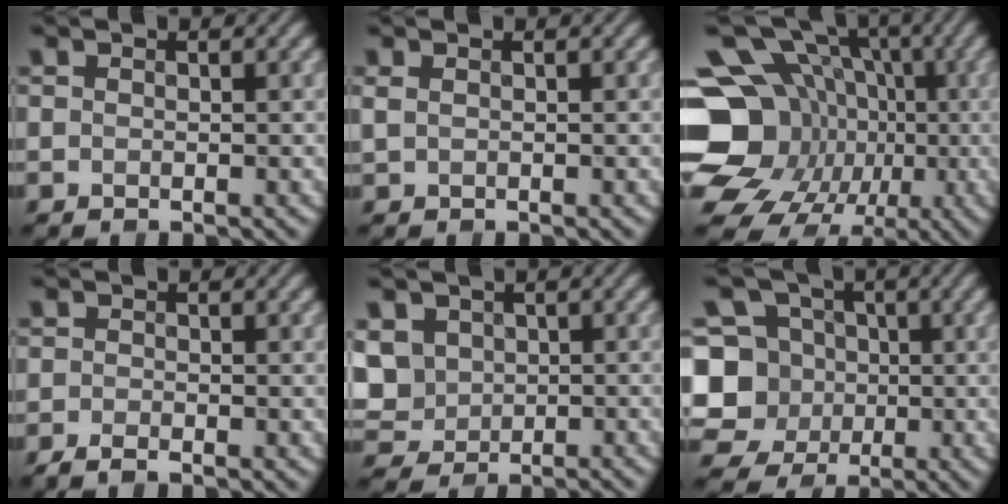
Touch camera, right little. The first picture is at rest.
{"total": 0.5, "force": [0.3, 0.2, 0.3], "torque": [-0.007, 0.002, 0.010]}
{"total": 19.5, "force": [-2.8, 17.3, 8.4], "torque": [-0.197, -0.003, -0.071]}
{"total": 0.7, "force": [-0.7, 0.1, 0.3], "torque": [-0.002, -0.006, -0.011]}
{"total": 4.0, "force": [0.4, 3.7, 1.5], "torque": [-0.051, 0.000, 0.015]}
{"total": 9.8, "force": [-1.0, 9.4, 2.6], "torque": [-0.091, 0.024, -0.030]}